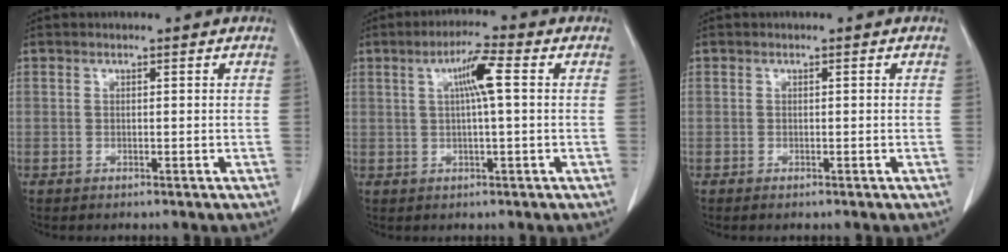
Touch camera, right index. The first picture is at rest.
{"total": 5.4, "force": [1.3, 0.5, 5.2], "torque": [-0.093, 0.012, 0.021]}
{"total": 0.6, "force": [-0.4, 0.0, 0.5], "torque": [-0.011, -0.001, -0.005]}